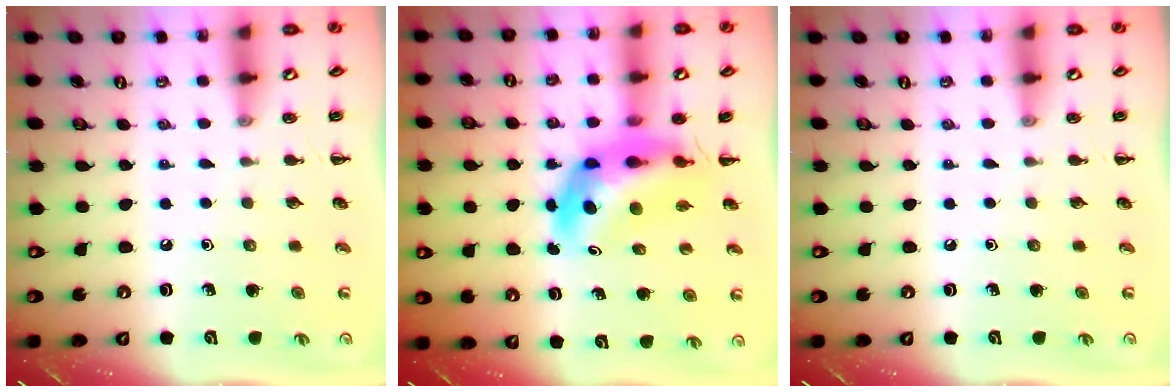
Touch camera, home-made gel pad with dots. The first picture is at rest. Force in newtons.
{"total": 8.8, "press": 8.3, "slide": 3.0}
{"total": 0.0}